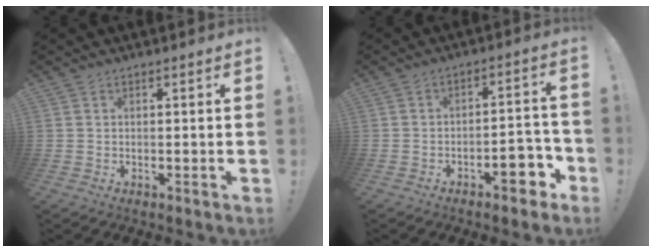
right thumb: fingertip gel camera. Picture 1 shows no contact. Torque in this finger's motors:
{"motor_torque": [0.80, 0.56, 0.64, -0.69, 0.21]}